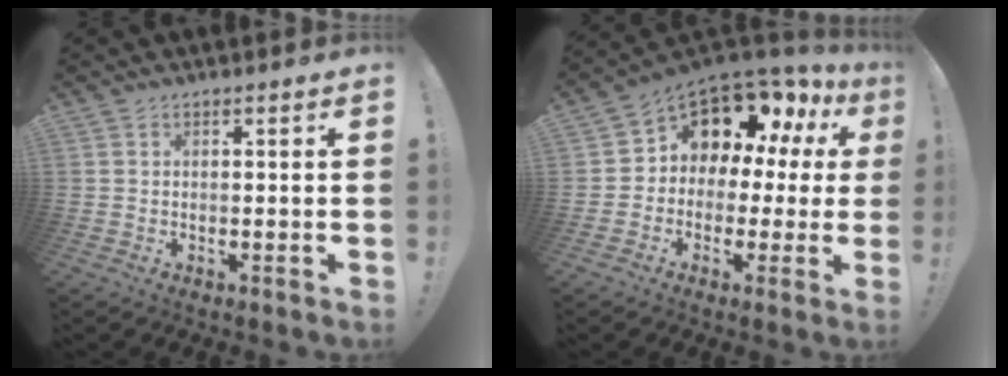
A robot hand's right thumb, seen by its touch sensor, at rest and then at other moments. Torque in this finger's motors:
{"motor_torque": [0.59, 0.59, 0.28, 0.20, 0.16]}